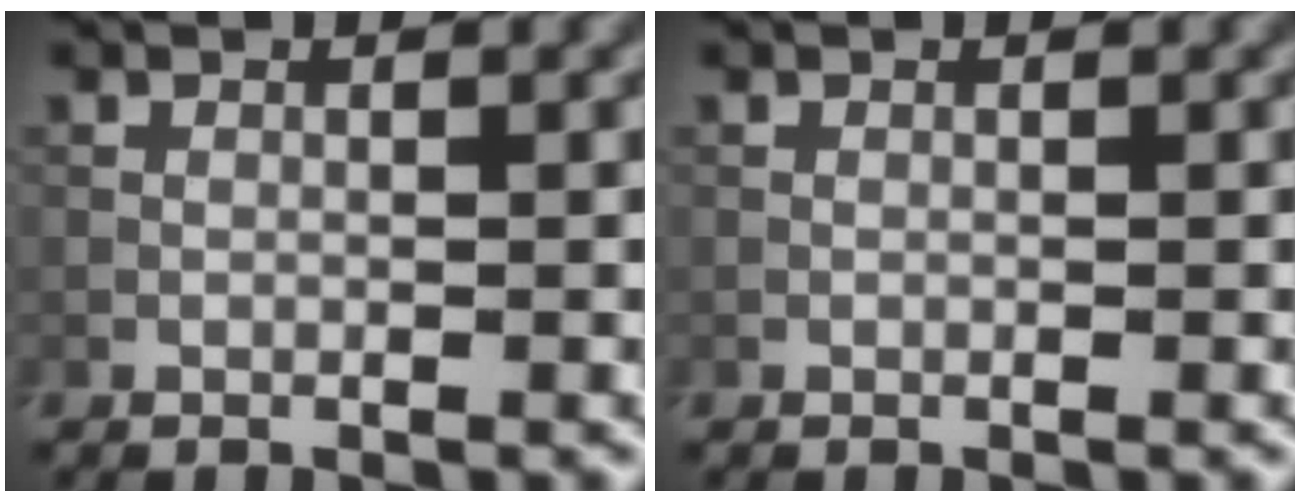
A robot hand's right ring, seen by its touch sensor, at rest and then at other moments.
{"total": 0.0}